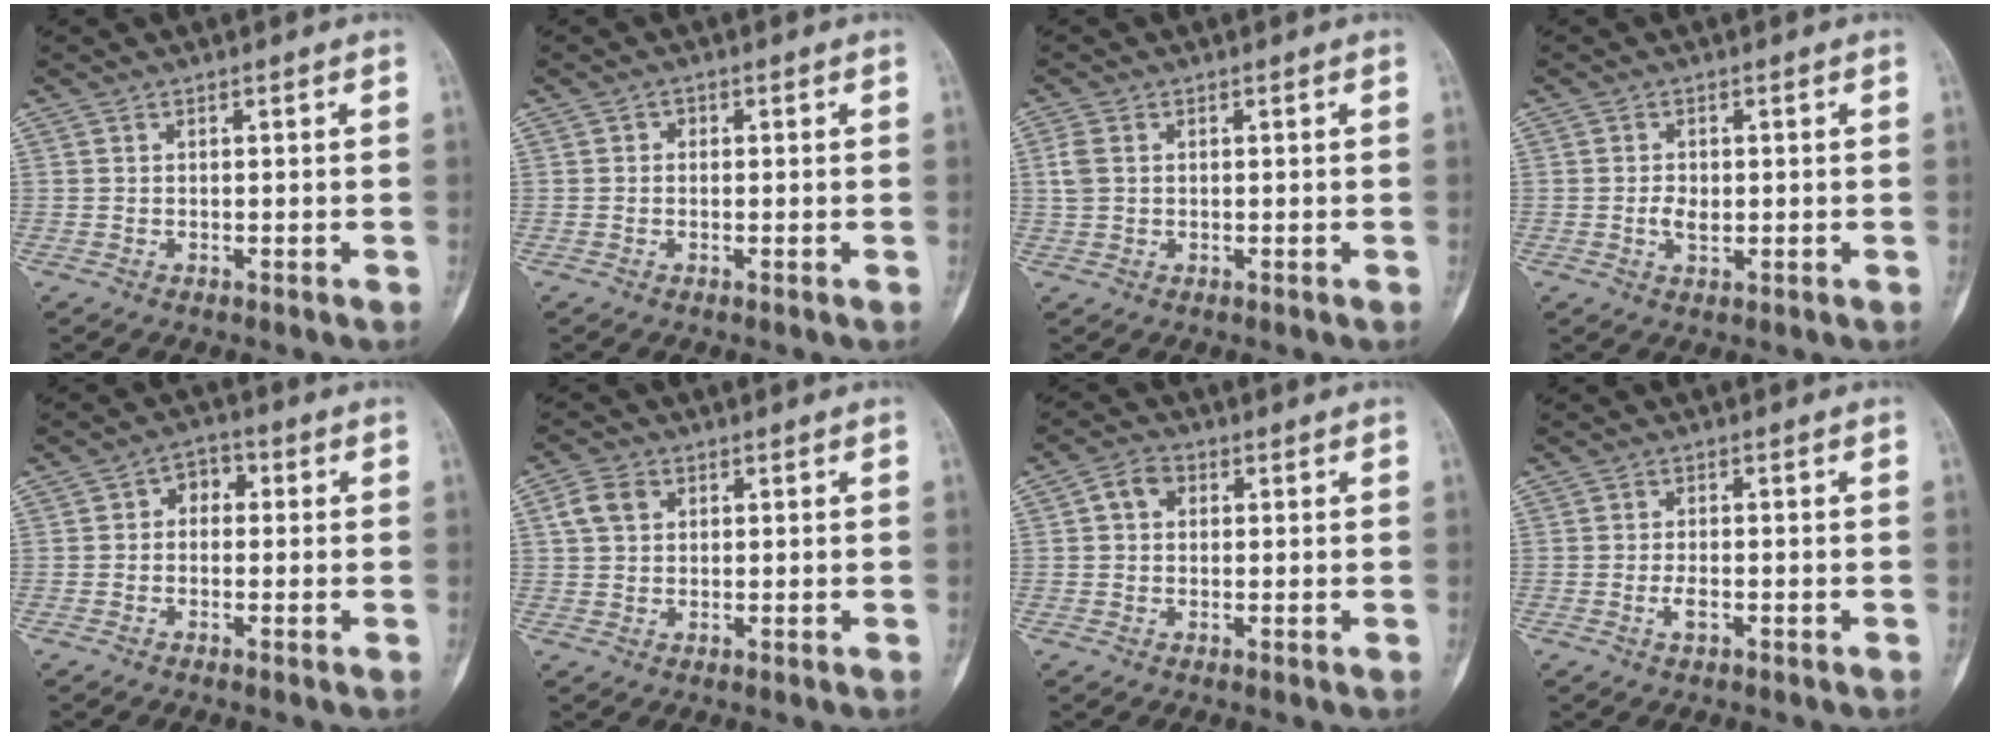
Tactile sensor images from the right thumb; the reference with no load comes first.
{"total": 0.9, "force": [0.0, 0.8, 0.4], "torque": [0.003, 0.004, -0.006]}
{"total": 2.9, "force": [0.5, 2.0, 2.0], "torque": [-0.054, 0.006, 0.010]}
{"total": 2.6, "force": [-0.2, 1.7, 2.0], "torque": [-0.032, 0.000, -0.003]}
{"total": 3.9, "force": [0.2, 3.0, 2.5], "torque": [-0.012, 0.015, -0.012]}
{"total": 4.3, "force": [1.4, 3.3, 2.5], "torque": [-0.044, 0.006, 0.025]}
{"total": 3.7, "force": [0.8, 2.9, 2.1], "torque": [-0.028, 0.011, 0.009]}
{"total": 2.1, "force": [-0.8, 0.9, 1.7], "torque": [-0.031, 0.002, -0.016]}